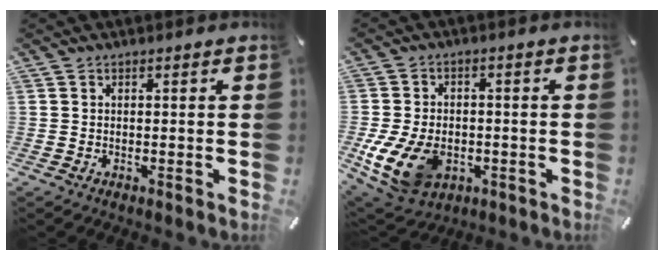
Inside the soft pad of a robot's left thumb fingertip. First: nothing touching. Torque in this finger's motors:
{"motor_torque": [1.59, 2.88, 0.58, -0.26, 0.22]}